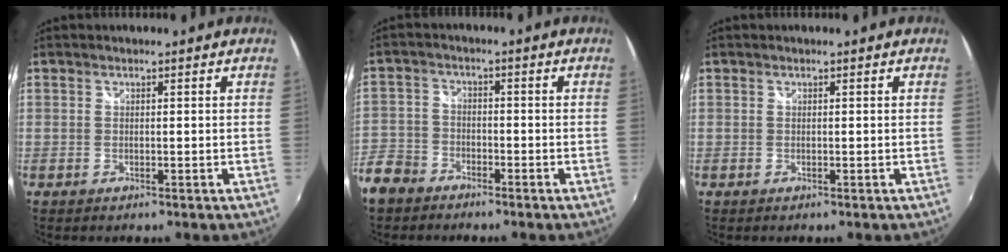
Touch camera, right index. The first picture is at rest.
{"total": 9.4, "force": [-6.1, 6.7, 2.7], "torque": [-0.079, 0.018, -0.120]}
{"total": 0.0}